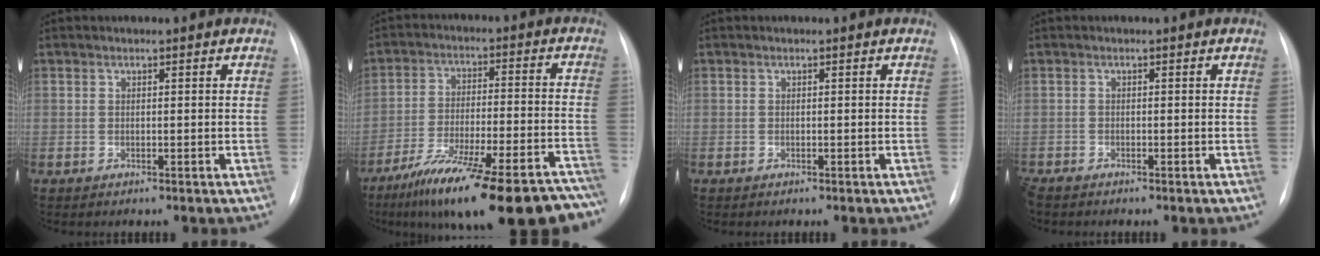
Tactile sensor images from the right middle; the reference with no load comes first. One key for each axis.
{"total": 26.3, "fx": -21.1, "fy": 4.5, "fz": 15.0, "tx": -0.171, "ty": -0.002, "tz": -0.306}
{"total": 0.0}
{"total": 1.6, "fx": -1.4, "fy": 0.4, "fz": 0.6, "tx": -0.015, "ty": -0.005, "tz": -0.026}